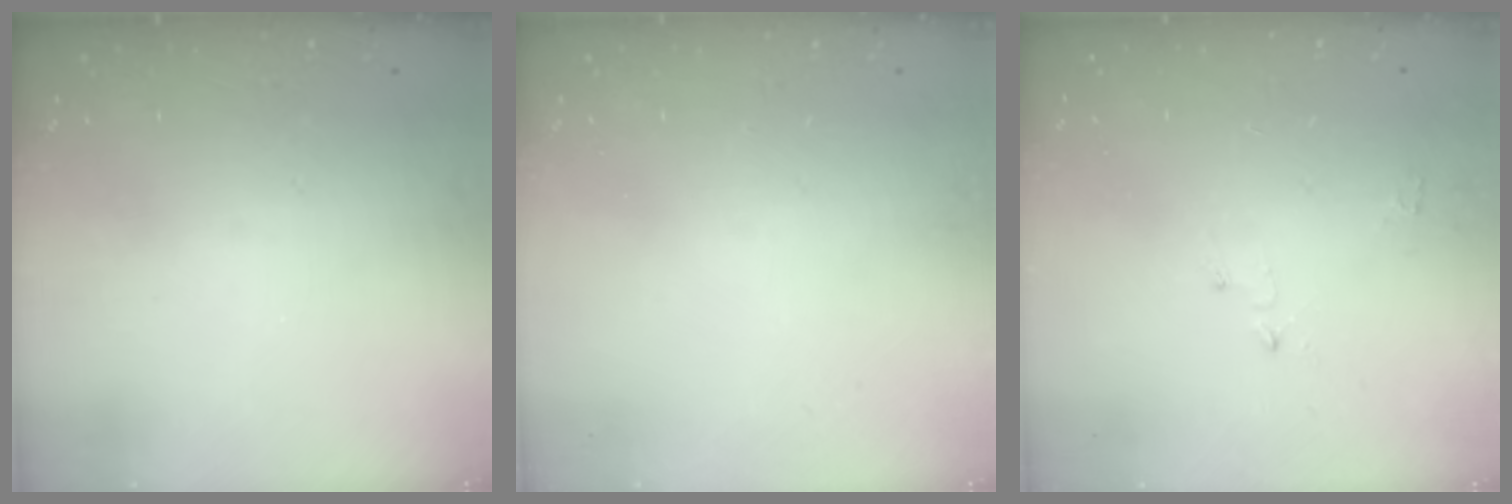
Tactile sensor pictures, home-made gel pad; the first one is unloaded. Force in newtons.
{"total": 0.0}
{"total": 2.9, "press": 2.8, "slide": 0.3}